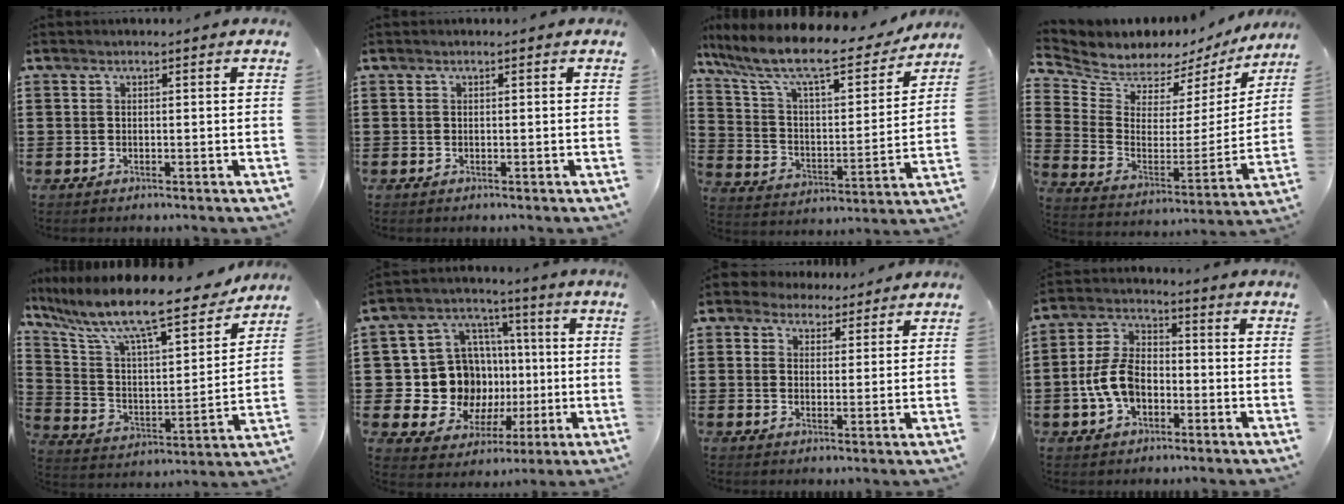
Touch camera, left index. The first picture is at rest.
{"total": 0.0}
{"total": 11.7, "force": [9.6, 1.9, 6.4], "torque": [-0.166, -0.059, 0.162]}
{"total": 5.2, "force": [4.9, 1.6, -0.4], "torque": [-0.032, -0.050, 0.084]}
{"total": 12.4, "force": [10.3, 1.5, 6.8], "torque": [-0.166, -0.074, 0.170]}
{"total": 13.5, "force": [0.1, 12.5, 5.3], "torque": [-0.129, 0.000, 0.018]}
{"total": 3.4, "force": [2.9, 1.8, 0.1], "torque": [-0.016, 0.005, 0.055]}
{"total": 8.3, "force": [-2.2, 5.3, 6.0], "torque": [-0.147, 0.007, -0.049]}